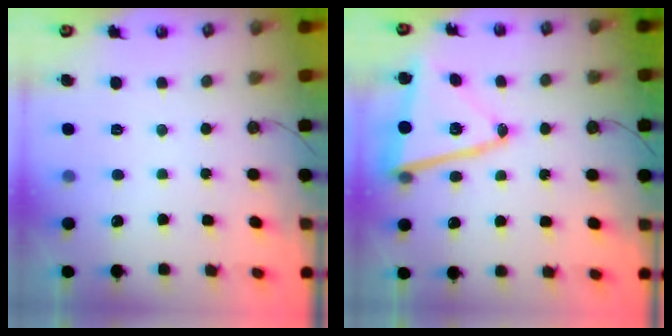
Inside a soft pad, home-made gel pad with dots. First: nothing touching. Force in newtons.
{"total": 14.5, "press": 14.4, "slide": 2.0}